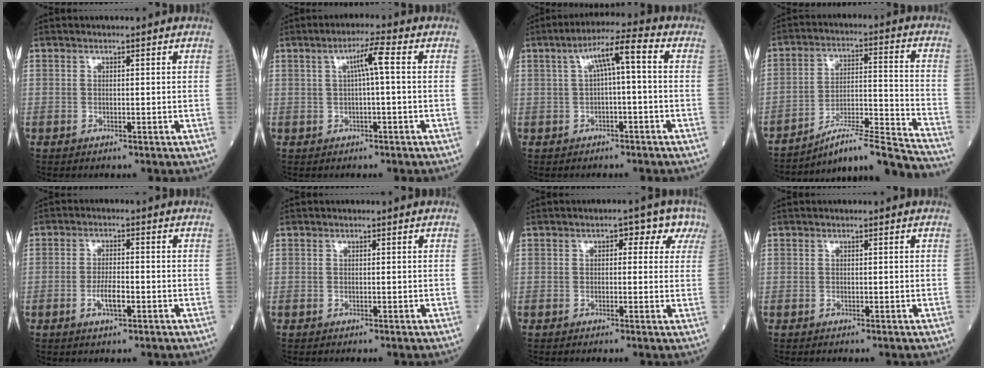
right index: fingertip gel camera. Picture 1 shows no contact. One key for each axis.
{"total": 4.0, "fx": 0.6, "fy": -0.1, "fz": 4.0, "tx": -0.070, "ty": 0.010, "tz": 0.011}
{"total": 6.3, "fx": 0.7, "fy": 0.6, "fz": 6.2, "tx": -0.104, "ty": 0.030, "tz": 0.009}
{"total": 16.2, "fx": -15.2, "fy": -1.5, "fz": 5.2, "tx": -0.078, "ty": 0.020, "tz": -0.240}
{"total": 1.6, "fx": -0.7, "fy": 0.2, "fz": 1.5, "tx": -0.029, "ty": 0.000, "tz": -0.013}
{"total": 0.0}
{"total": 4.7, "fx": 1.8, "fy": 2.8, "fz": 3.3, "tx": -0.022, "ty": 0.028, "tz": 0.014}
{"total": 0.0}